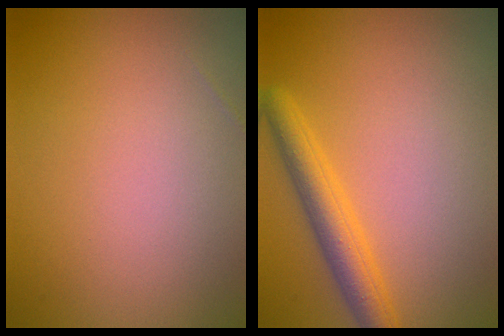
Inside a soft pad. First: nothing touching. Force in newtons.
{"total": 3.5, "press": 3.5, "slide": 0.3}